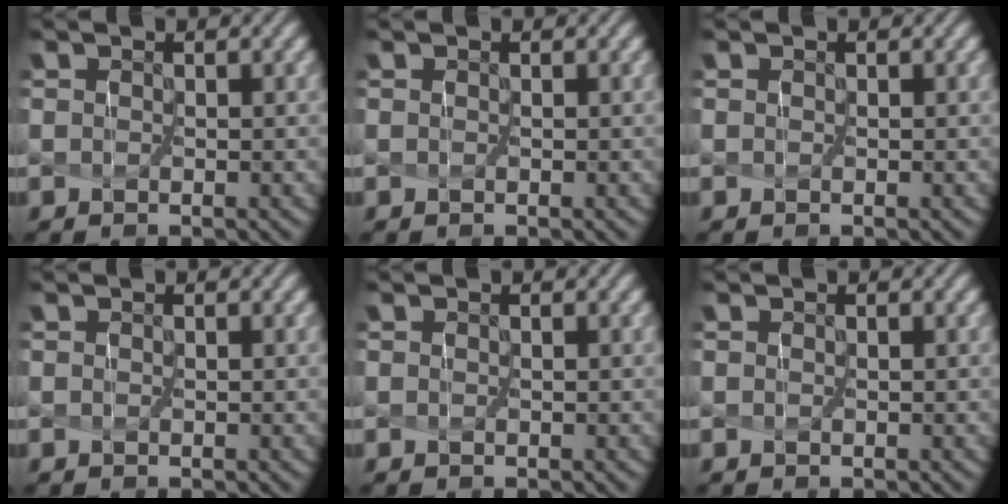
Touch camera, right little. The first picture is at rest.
{"total": 0.0}
{"total": 0.0}
{"total": 0.0}
{"total": 0.0}
{"total": 0.0}